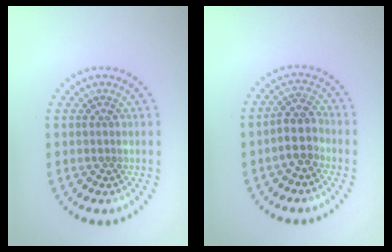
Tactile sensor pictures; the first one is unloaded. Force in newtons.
{"total": 2.7, "press": 2.3, "slide": 1.4}